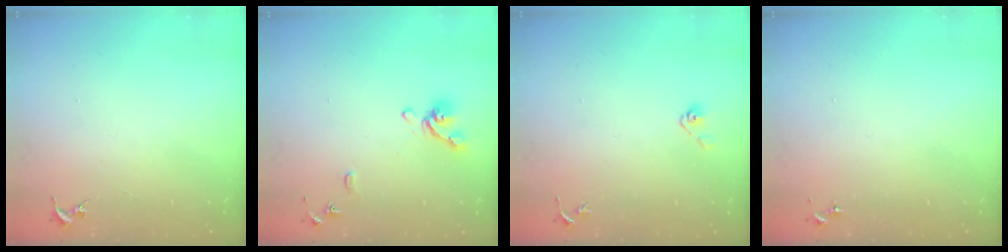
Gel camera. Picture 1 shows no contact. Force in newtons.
{"total": 9.9, "press": 9.8, "slide": 1.3}
{"total": 4.0, "press": 3.6, "slide": 1.8}
{"total": 0.0}